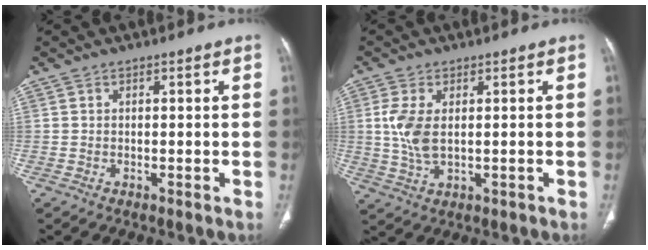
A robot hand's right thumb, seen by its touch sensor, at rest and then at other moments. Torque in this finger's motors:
{"motor_torque": [1.00, 0.84, 1.13, -0.06, 0.27]}